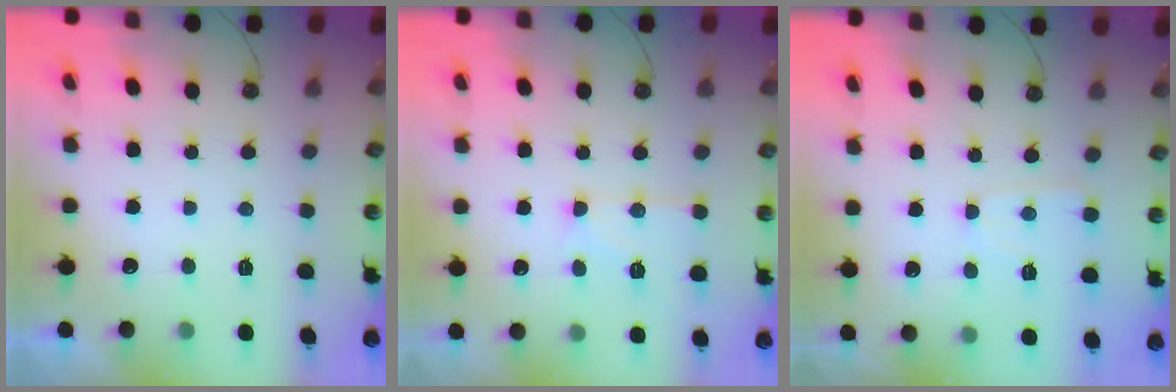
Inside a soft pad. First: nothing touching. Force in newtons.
{"total": 10.7, "press": 10.7, "slide": 0.9}
{"total": 6.6, "press": 6.6, "slide": 0.7}